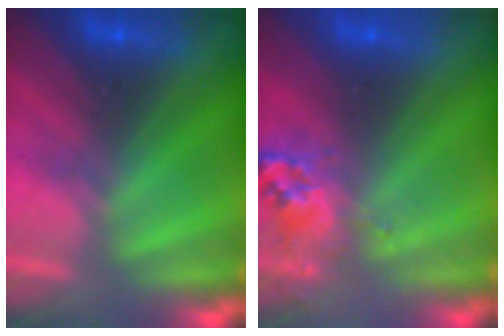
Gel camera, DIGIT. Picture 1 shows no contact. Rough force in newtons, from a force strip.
{"total": 2.6}